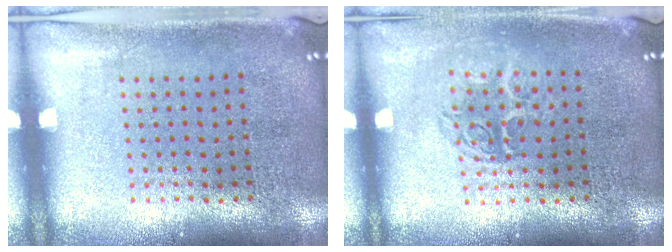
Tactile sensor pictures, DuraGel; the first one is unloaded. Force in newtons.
{"total": 1.2, "press": 1.1, "slide": 0.5}